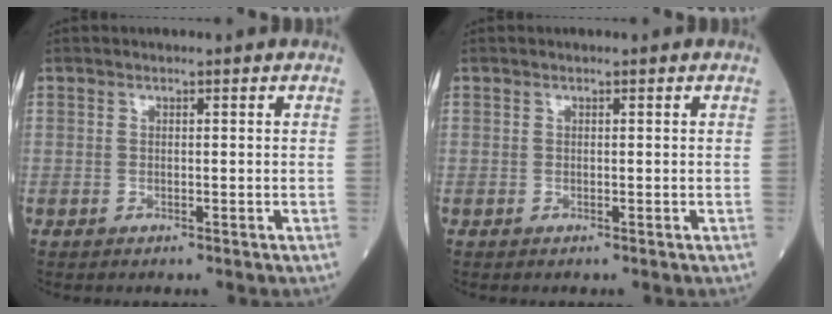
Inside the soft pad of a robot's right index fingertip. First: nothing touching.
{"total": 0.0}